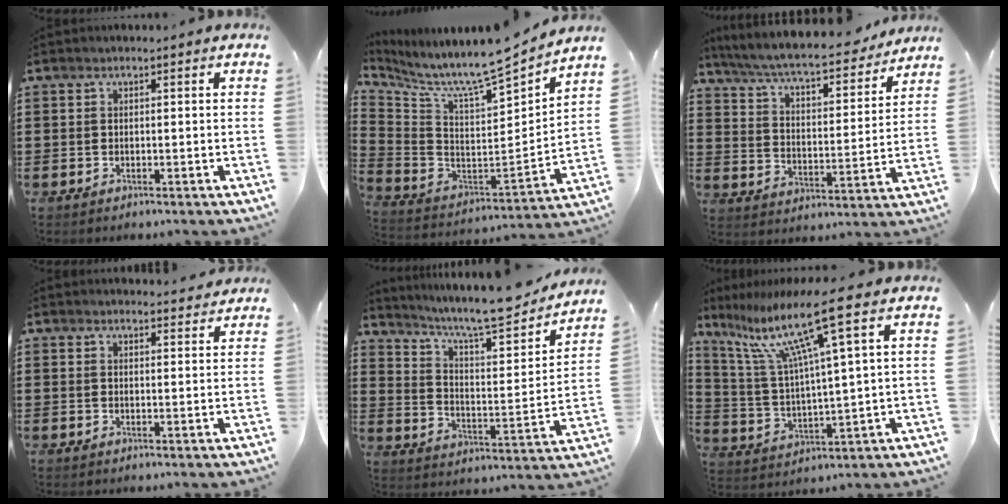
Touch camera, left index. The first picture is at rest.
{"total": 7.6, "force": [6.9, 0.0, 3.0], "torque": [-0.088, -0.079, 0.104]}
{"total": 7.6, "force": [6.9, 0.3, 3.2], "torque": [-0.091, -0.042, 0.112]}
{"total": 2.4, "force": [2.4, 0.0, 0.2], "torque": [-0.009, -0.006, 0.046]}
{"total": 9.0, "force": [7.9, 1.0, 4.2], "torque": [-0.098, -0.058, 0.127]}
{"total": 13.1, "force": [8.0, 0.8, 10.3], "torque": [-0.229, -0.025, 0.127]}